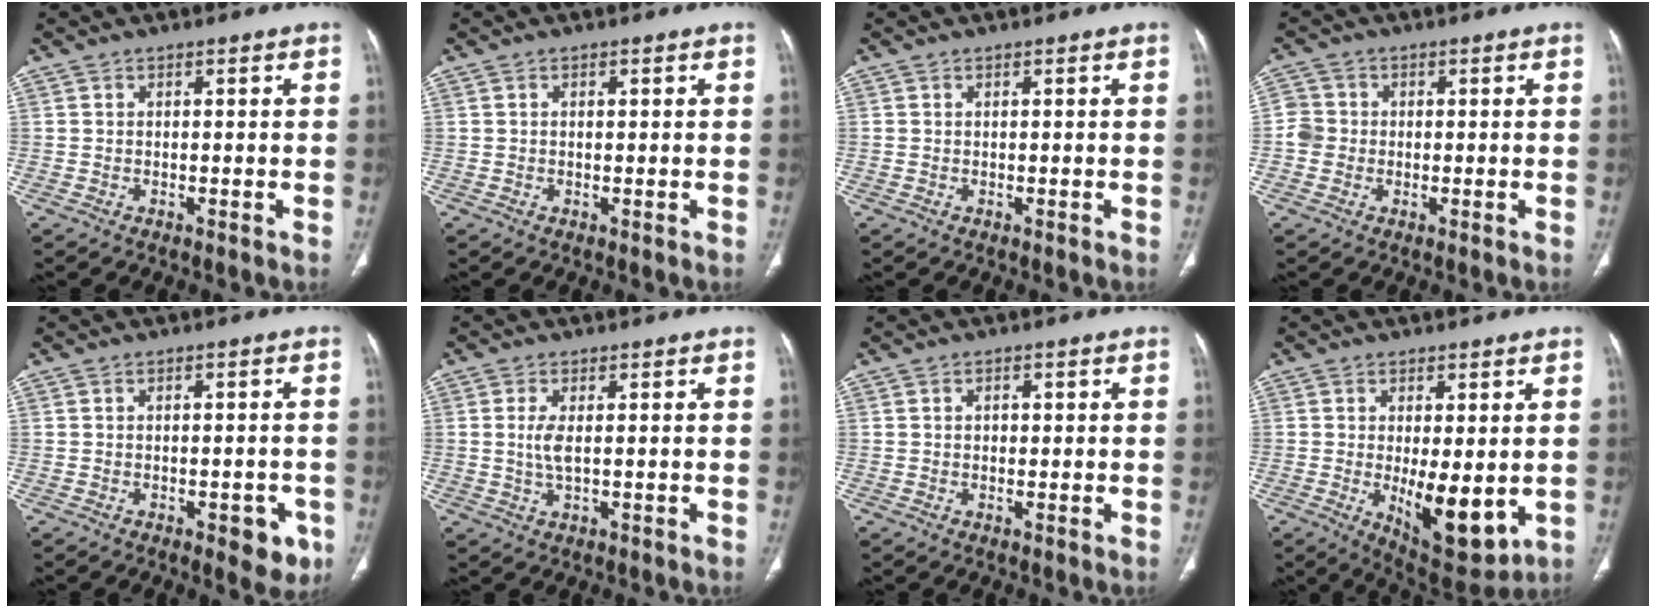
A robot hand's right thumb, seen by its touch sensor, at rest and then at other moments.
{"total": 0.6, "force": [0.2, 0.3, 0.5], "torque": [-0.013, 0.003, 0.004]}
{"total": 0.0}
{"total": 3.9, "force": [-0.5, 3.7, 1.1], "torque": [-0.008, 0.009, -0.018]}
{"total": 5.5, "force": [-2.5, 2.6, 4.2], "torque": [-0.029, 0.007, -0.024]}
{"total": 4.2, "force": [0.2, 1.6, 3.9], "torque": [-0.095, -0.003, 0.006]}
{"total": 1.4, "force": [0.2, 1.0, 0.9], "torque": [-0.014, 0.003, 0.004]}
{"total": 12.1, "force": [-1.6, 4.9, 10.9], "torque": [-0.146, -0.028, -0.007]}